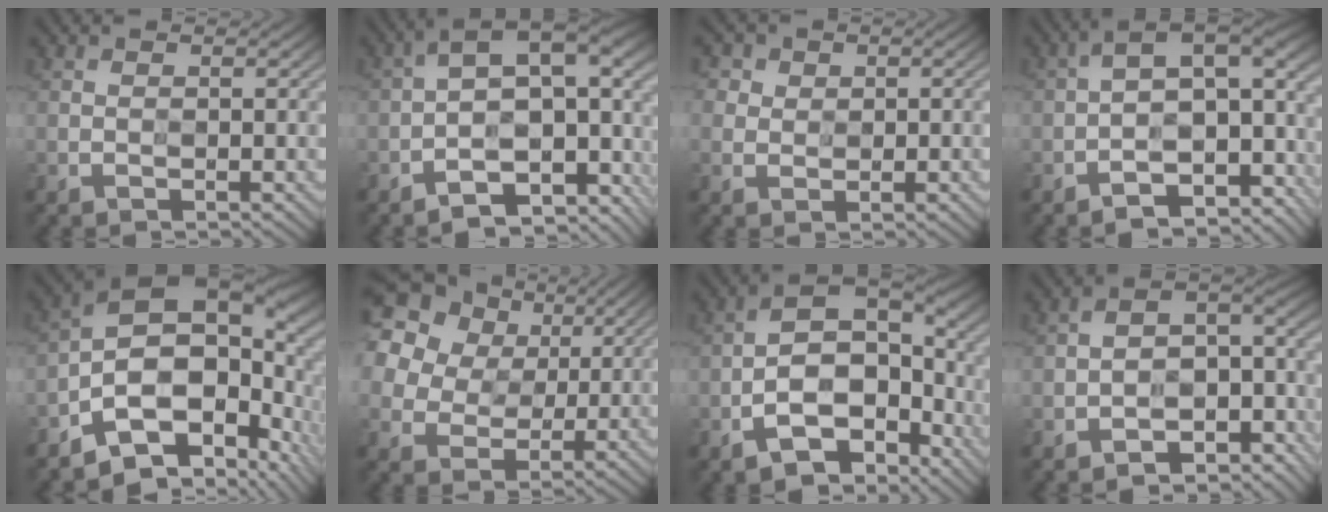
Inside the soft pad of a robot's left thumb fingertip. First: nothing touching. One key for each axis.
{"total": 11.3, "fx": -4.5, "fy": 4.5, "fz": 9.3, "tx": -0.144, "ty": 0.013, "tz": -0.062}
{"total": 3.0, "fx": 1.7, "fy": 2.5, "fz": 0.0, "tx": -0.016, "ty": 0.005, "tz": 0.028}
{"total": 10.4, "fx": -4.7, "fy": 4.9, "fz": 7.8, "tx": -0.104, "ty": 0.003, "tz": -0.069}
{"total": 13.5, "fx": -4.6, "fy": 8.2, "fz": 9.7, "tx": -0.152, "ty": 0.002, "tz": -0.074}
{"total": 20.9, "fx": 11.9, "fy": 14.8, "fz": 8.7, "tx": -0.263, "ty": 0.060, "tz": 0.238}
{"total": 8.4, "fx": -4.1, "fy": 4.6, "fz": 5.7, "tx": -0.096, "ty": 0.006, "tz": -0.080}
{"total": 8.0, "fx": -4.9, "fy": 4.7, "fz": 4.4, "tx": -0.060, "ty": -0.013, "tz": -0.088}